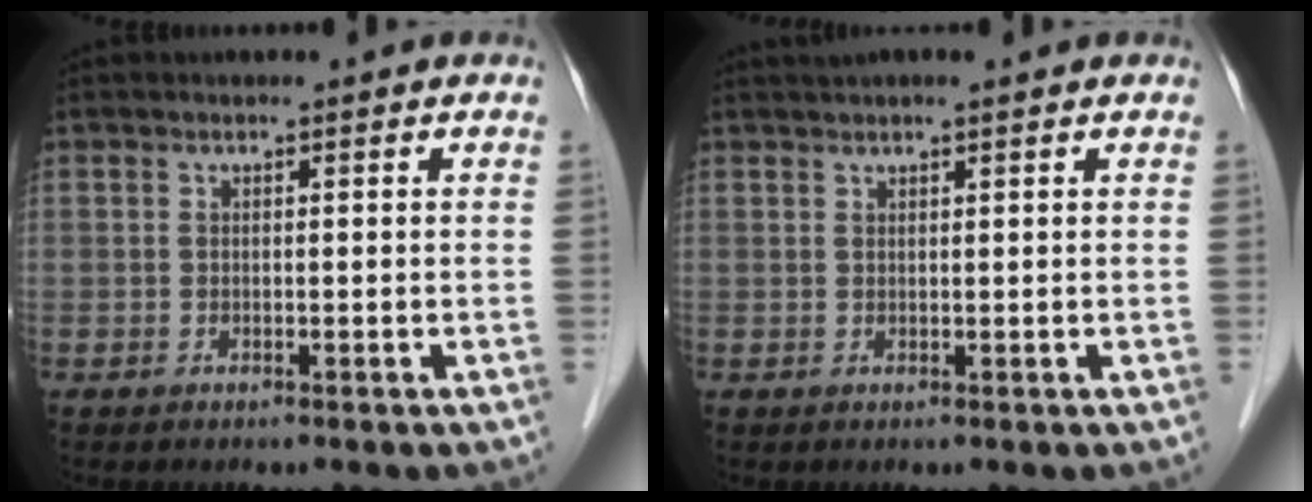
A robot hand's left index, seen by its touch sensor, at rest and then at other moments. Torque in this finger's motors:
{"motor_torque": [0.40, -0.42, 0.16, 0.03]}